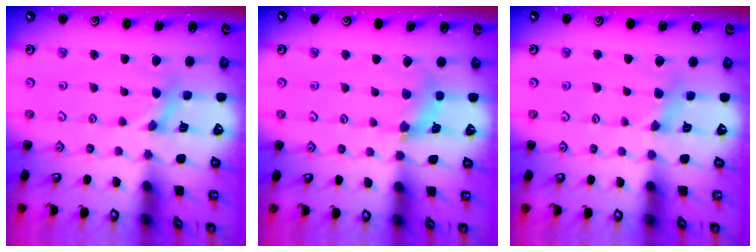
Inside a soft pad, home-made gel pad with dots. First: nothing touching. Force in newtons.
{"total": 8.4, "press": 8.4, "slide": 0.9}
{"total": 3.4, "press": 3.4, "slide": 0.3}